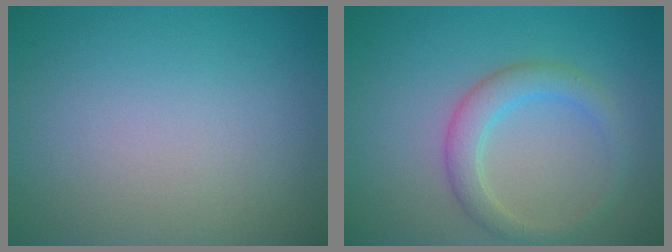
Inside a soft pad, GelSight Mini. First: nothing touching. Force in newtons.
{"total": 3.0, "press": 3.0, "slide": 0.1}